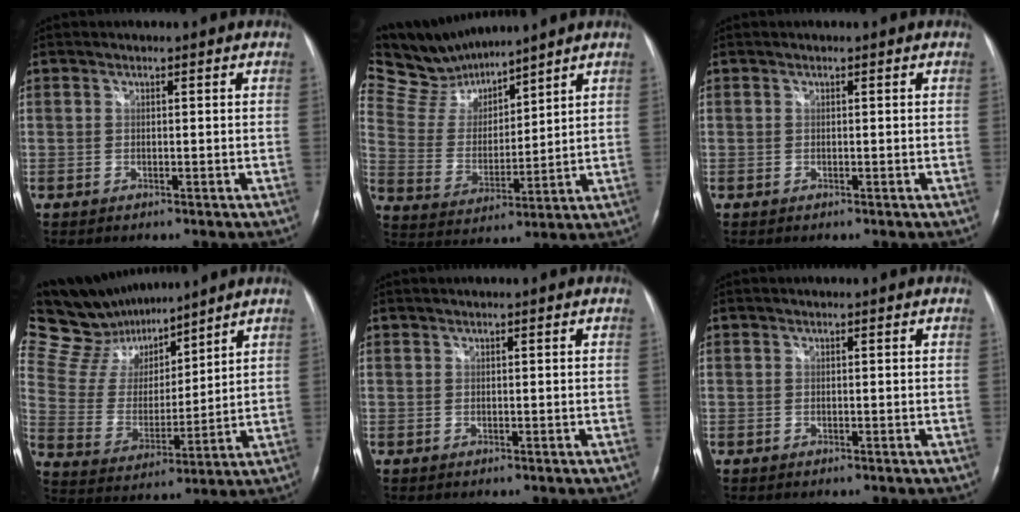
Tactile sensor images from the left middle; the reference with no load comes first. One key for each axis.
{"total": 11.0, "fx": 10.6, "fy": 1.5, "fz": 2.5, "tx": -0.073, "ty": 0.014, "tz": 0.221}
{"total": 0.0}
{"total": 15.2, "fx": 13.6, "fy": 4.4, "fz": 5.1, "tx": -0.102, "ty": 0.018, "tz": 0.258}
{"total": 0.0}
{"total": 0.0}